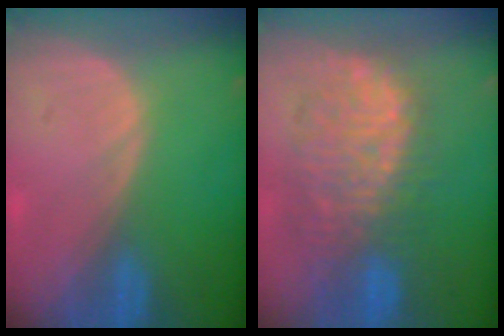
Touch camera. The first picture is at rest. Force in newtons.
{"total": 10.4, "press": 9.8, "slide": 3.5}